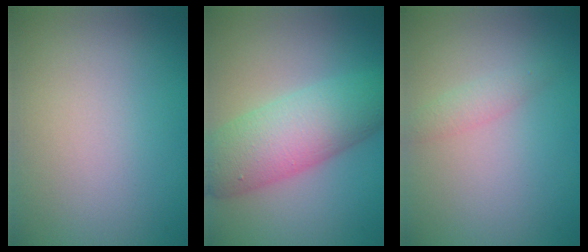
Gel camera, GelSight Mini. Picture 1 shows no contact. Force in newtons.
{"total": 7.6, "press": 7.6, "slide": 0.1}
{"total": 1.3, "press": 1.3, "slide": 0.1}